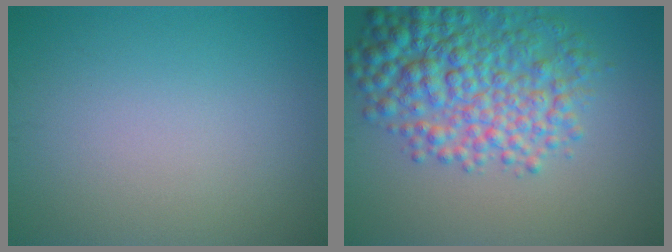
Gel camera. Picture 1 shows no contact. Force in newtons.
{"total": 7.7, "press": 7.7, "slide": 0.2}